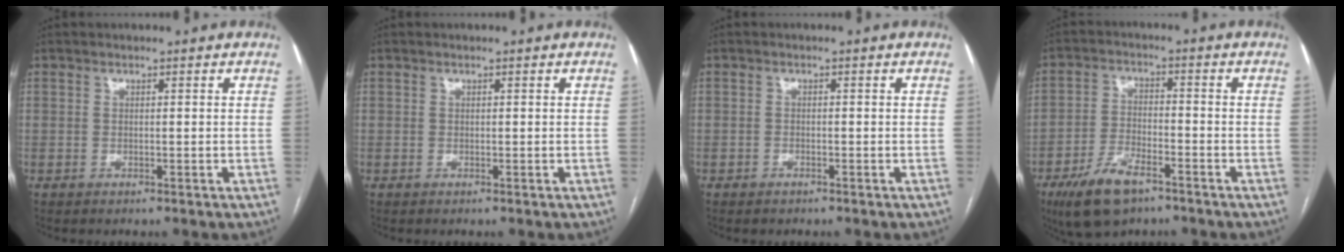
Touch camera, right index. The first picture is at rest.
{"total": 0.0}
{"total": 0.7, "force": [-0.6, 0.4, 0.1], "torque": [-0.010, -0.001, -0.008]}
{"total": 9.1, "force": [-5.8, 3.4, 6.0], "torque": [-0.131, -0.013, -0.102]}